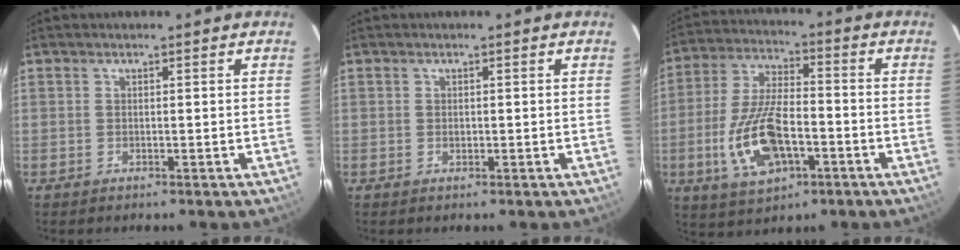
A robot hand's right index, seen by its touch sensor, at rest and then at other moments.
{"total": 0.7, "force": [-0.1, 0.6, 0.3], "torque": [-0.003, 0.000, 0.000]}
{"total": 14.8, "force": [-4.8, 6.7, 12.4], "torque": [-0.264, -0.004, -0.082]}